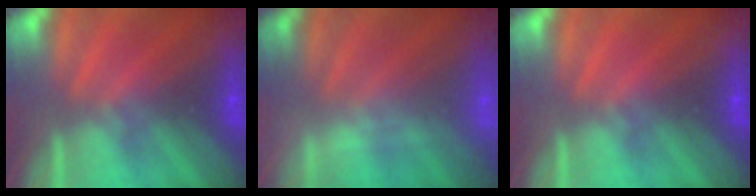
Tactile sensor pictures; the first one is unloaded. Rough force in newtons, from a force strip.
{"total": 1.9}
{"total": 0.0}